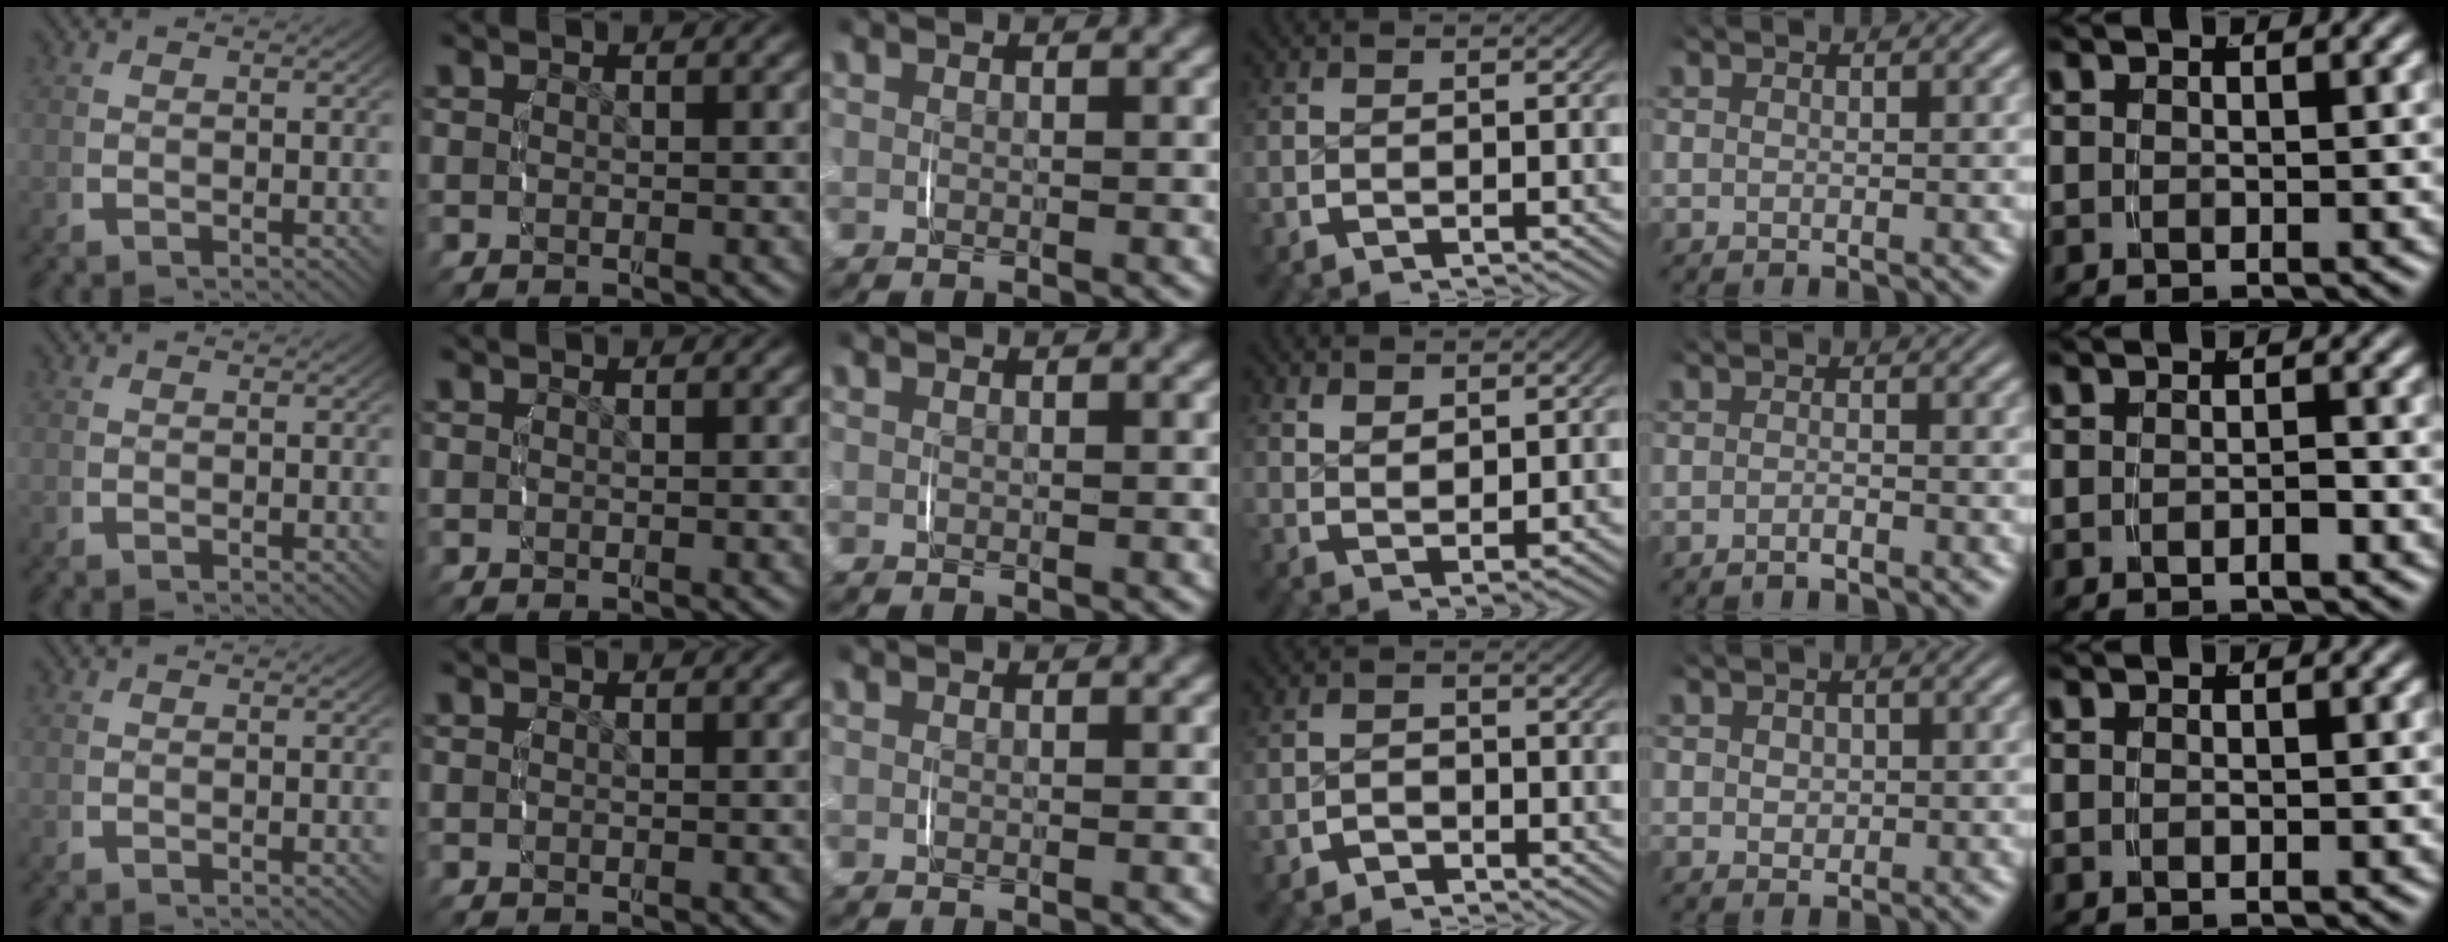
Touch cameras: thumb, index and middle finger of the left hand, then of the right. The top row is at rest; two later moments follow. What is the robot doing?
{"motion": "lift_and_place", "object": "pen bag"}